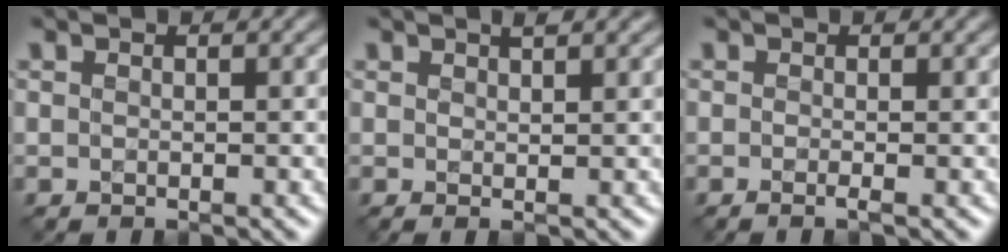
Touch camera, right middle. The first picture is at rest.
{"total": 1.6, "force": [1.1, 0.4, 1.2], "torque": [-0.010, 0.004, 0.013]}
{"total": 0.8, "force": [0.0, 0.2, 0.8], "torque": [-0.011, -0.002, -0.006]}